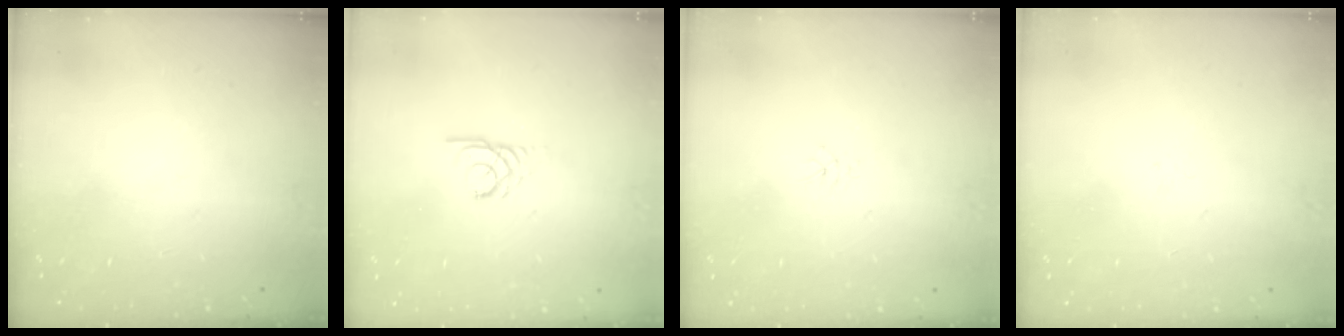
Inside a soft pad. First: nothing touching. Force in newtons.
{"total": 2.9, "press": 2.9, "slide": 0.3}
{"total": 3.1, "press": 3.0, "slide": 0.5}
{"total": 1.3, "press": 1.2, "slide": 0.5}